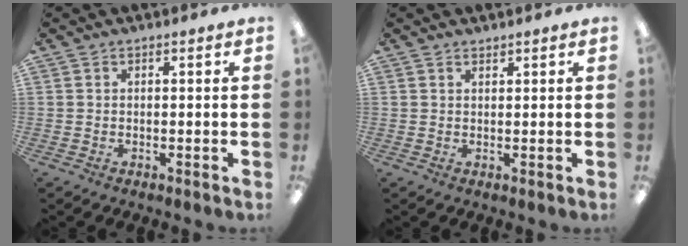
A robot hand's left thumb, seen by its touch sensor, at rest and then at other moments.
{"total": 1.0, "force": [0.9, 0.2, 0.0], "torque": [-0.001, -0.001, 0.018]}